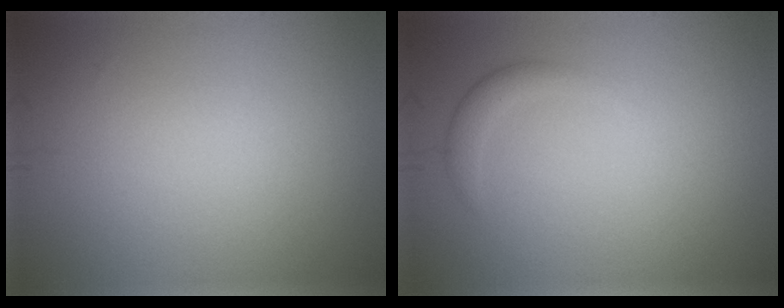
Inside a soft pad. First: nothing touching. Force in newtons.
{"total": 1.5, "press": 1.5, "slide": 0.1}